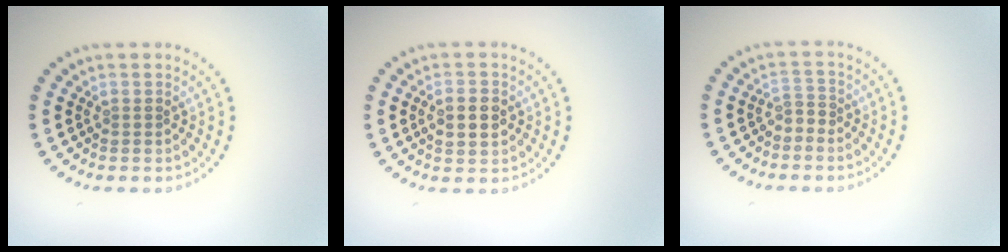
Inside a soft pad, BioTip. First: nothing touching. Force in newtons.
{"total": 2.6, "press": 2.6, "slide": 0.2}
{"total": 1.0, "press": 0.8, "slide": 0.7}